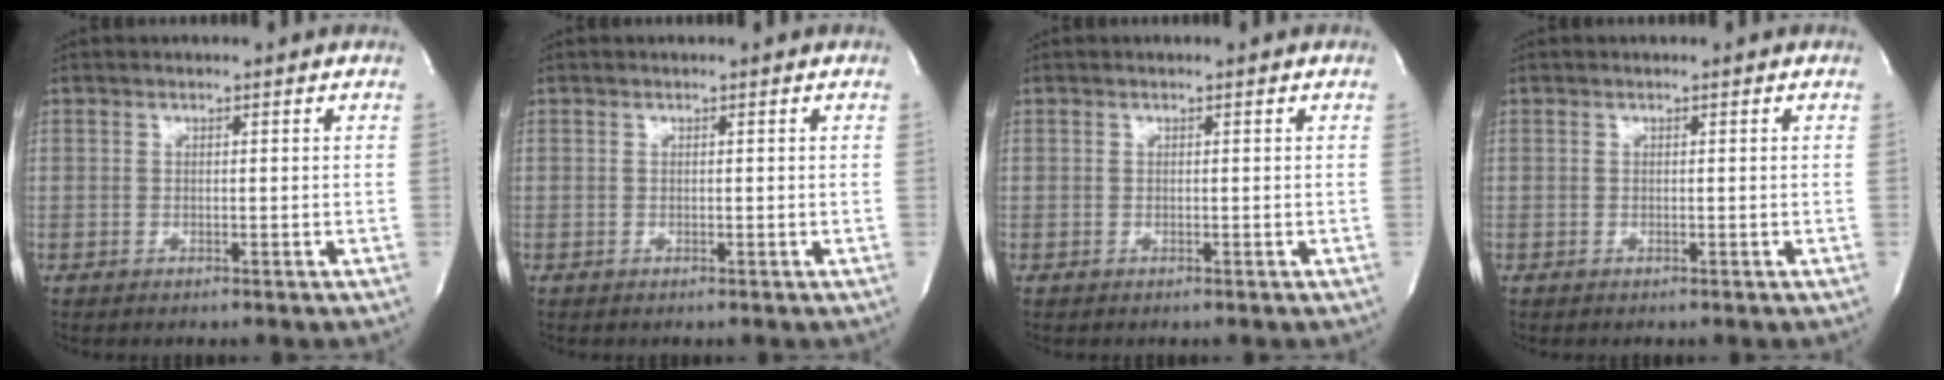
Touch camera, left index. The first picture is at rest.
{"total": 0.0}
{"total": 0.0}
{"total": 0.0}